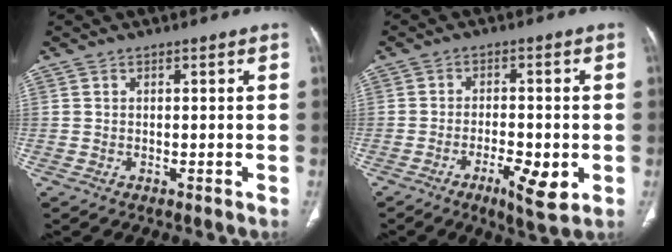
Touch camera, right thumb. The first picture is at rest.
{"total": 7.3, "force": [-2.7, 2.1, 6.4], "torque": [-0.106, 0.000, -0.041]}